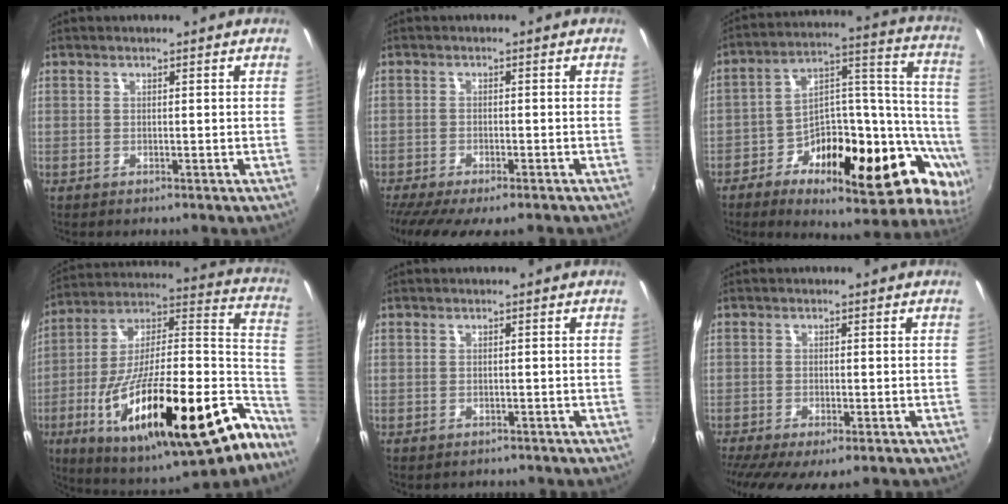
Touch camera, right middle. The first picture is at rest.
{"total": 10.0, "force": [-7.9, 2.5, 5.6], "torque": [-0.124, -0.045, -0.128]}
{"total": 26.5, "force": [-12.4, 12.4, 19.9], "torque": [-0.260, 0.034, -0.180]}
{"total": 35.0, "force": [-18.1, 11.0, 27.9], "torque": [-0.436, -0.004, -0.277]}
{"total": 1.0, "force": [-0.7, 0.7, 0.1], "torque": [-0.005, -0.003, -0.009]}
{"total": 8.1, "force": [-5.5, 2.1, 5.5], "torque": [-0.118, -0.044, -0.087]}